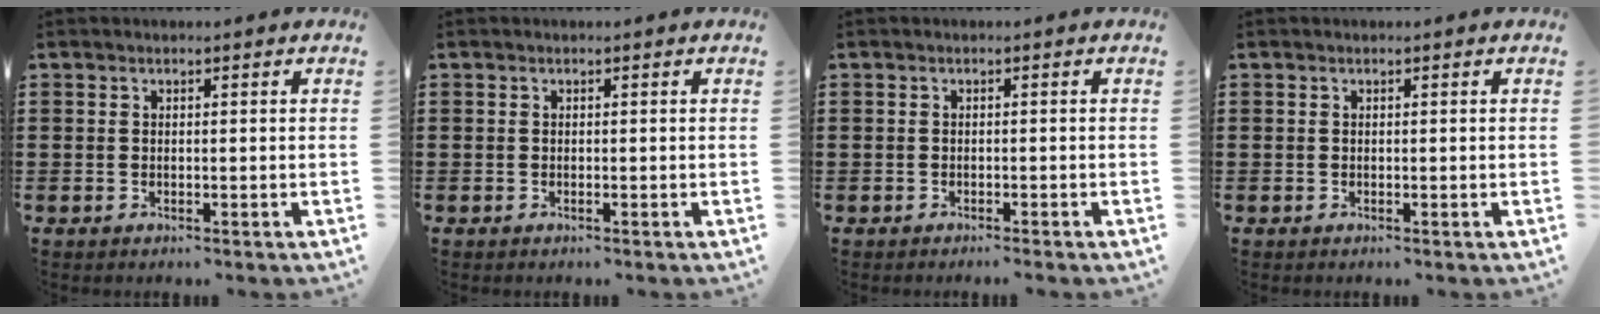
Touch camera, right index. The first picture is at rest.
{"total": 0.0}
{"total": 0.7, "force": [-0.7, 0.0, 0.1], "torque": [-0.004, -0.002, -0.014]}
{"total": 0.0}